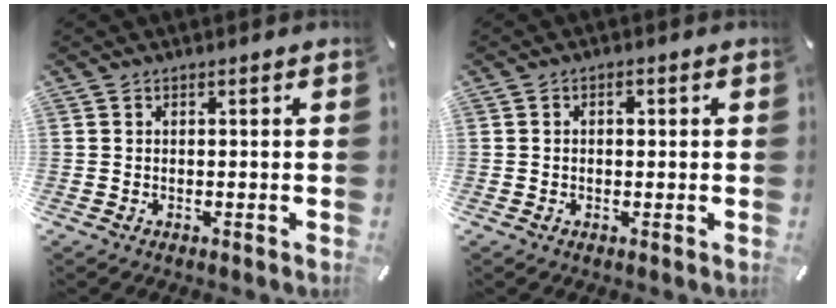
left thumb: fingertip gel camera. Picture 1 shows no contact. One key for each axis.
{"total": 1.6, "fx": 0.1, "fy": 1.2, "fz": 1.1, "tx": -0.015, "ty": 0.004, "tz": -0.003}